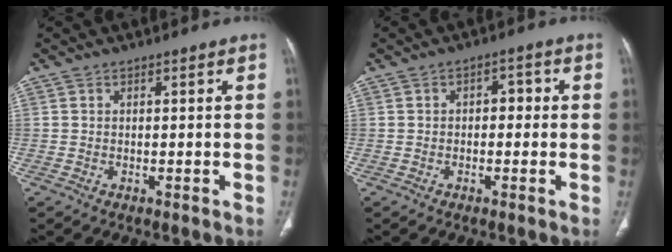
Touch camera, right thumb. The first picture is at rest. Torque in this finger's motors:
{"motor_torque": [-0.60, 0.10, -0.32, 0.28, 0.08]}